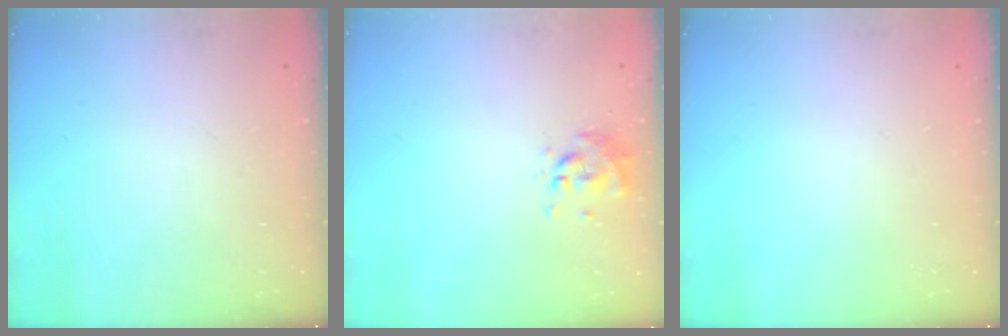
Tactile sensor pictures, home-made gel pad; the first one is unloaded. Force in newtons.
{"total": 0.0}
{"total": 0.0}